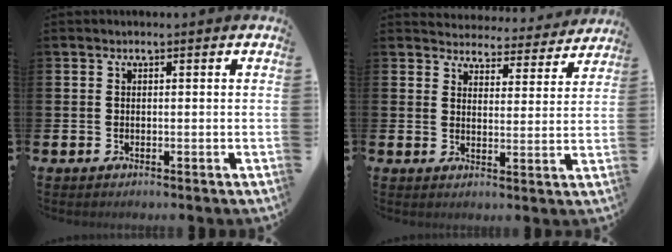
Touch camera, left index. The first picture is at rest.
{"total": 4.4, "force": [4.2, 1.0, 0.1], "torque": [-0.007, -0.040, 0.070]}